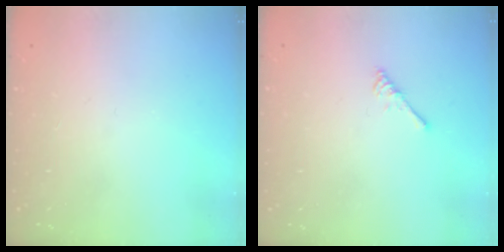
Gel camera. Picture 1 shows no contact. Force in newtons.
{"total": 3.0, "press": 2.9, "slide": 0.5}